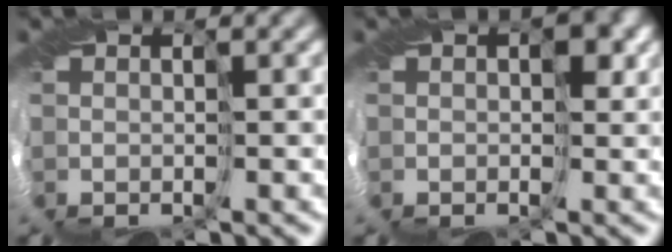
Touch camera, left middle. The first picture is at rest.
{"total": 2.7, "force": [0.6, 1.9, 1.9], "torque": [-0.016, 0.007, 0.002]}